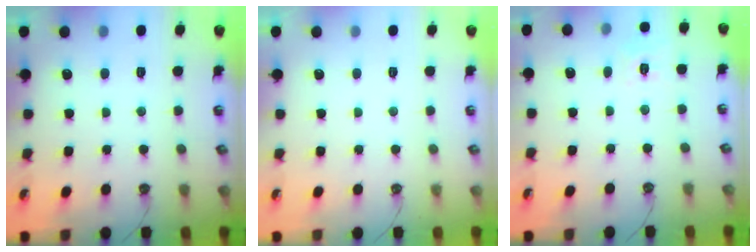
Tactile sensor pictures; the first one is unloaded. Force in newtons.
{"total": 0.0}
{"total": 7.2, "press": 7.2, "slide": 0.8}